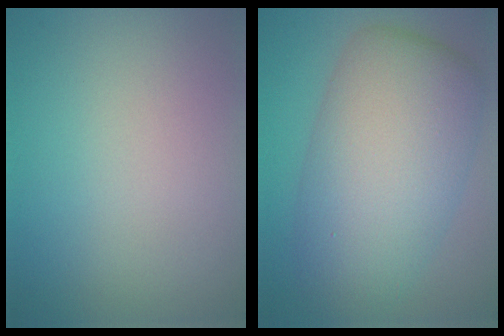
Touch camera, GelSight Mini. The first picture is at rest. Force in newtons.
{"total": 10.6, "press": 10.6, "slide": 0.3}